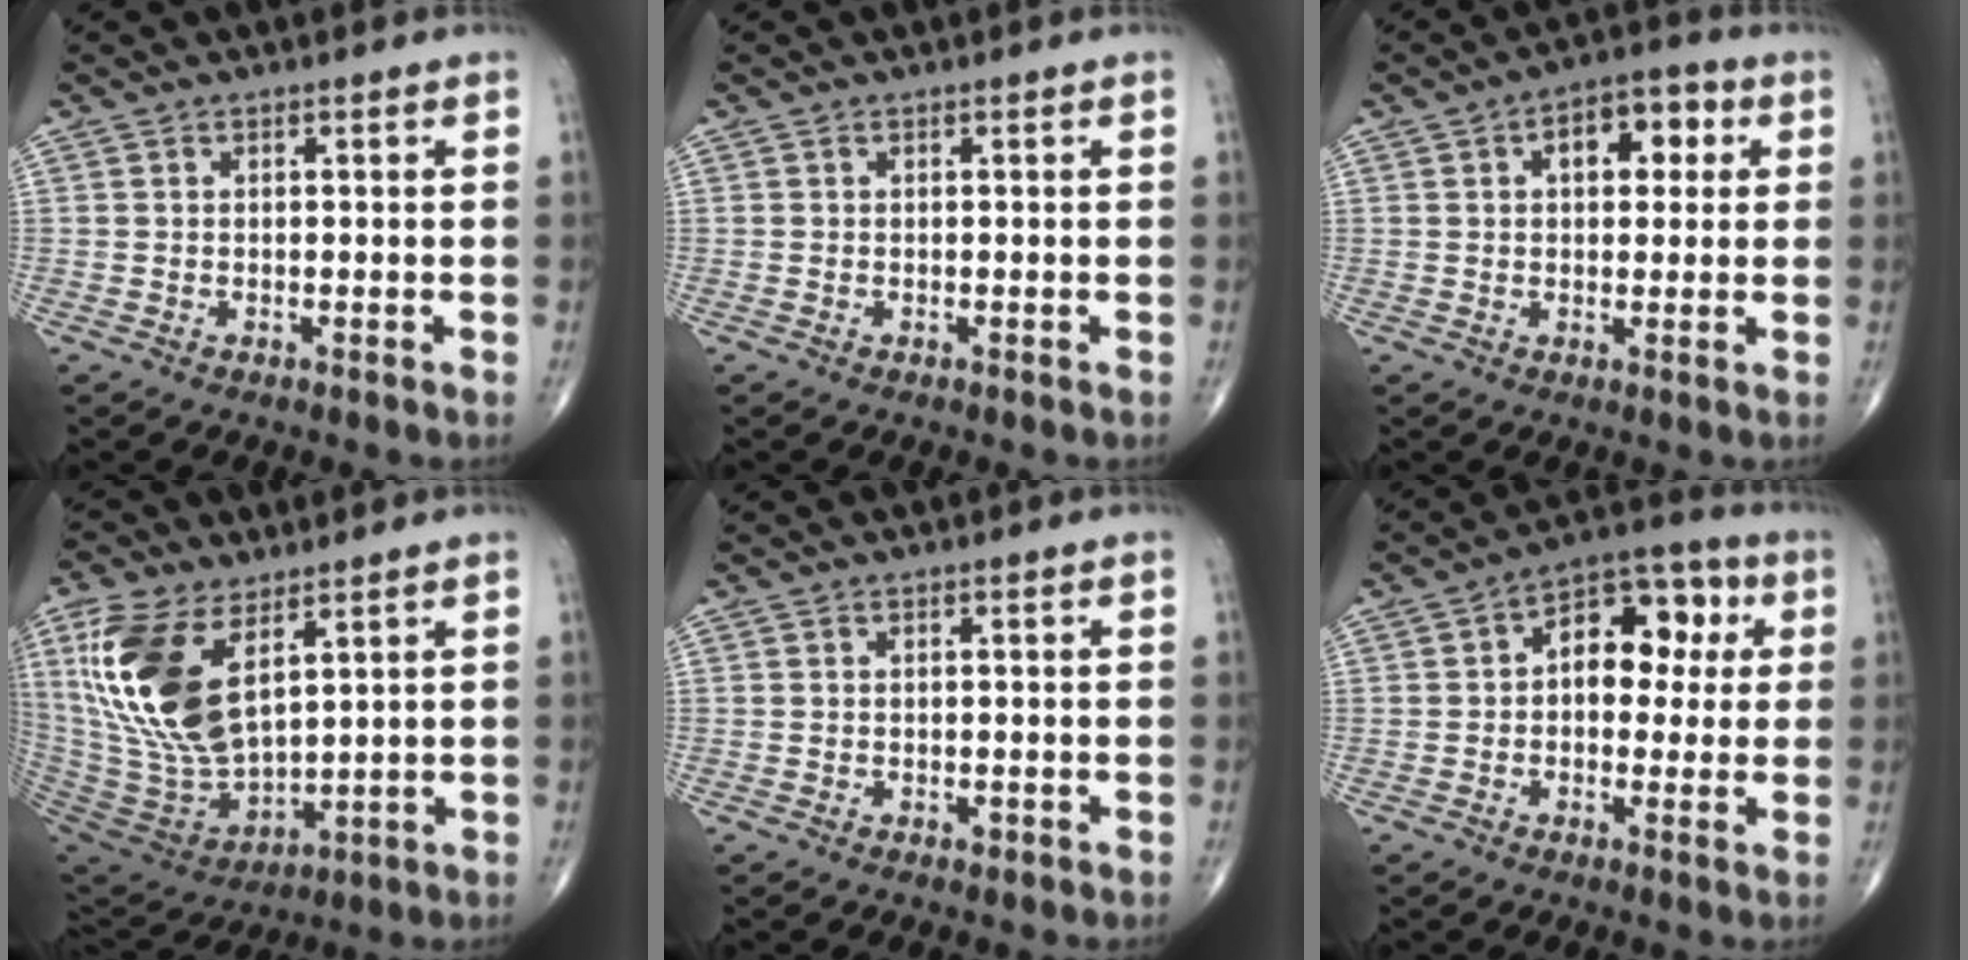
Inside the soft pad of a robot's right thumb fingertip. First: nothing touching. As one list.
[{"total": 0.0}, {"total": 8.7, "force": [2.5, 5.1, 6.6], "torque": [-0.062, 0.014, 0.028]}, {"total": 19.4, "force": [7.5, 9.7, 15.1], "torque": [-0.306, -0.033, 0.155]}, {"total": 0.6, "force": [-0.3, 0.4, 0.5], "torque": [-0.003, -0.001, -0.004]}, {"total": 12.1, "force": [2.0, 7.7, 9.2], "torque": [-0.088, 0.029, 0.019]}]